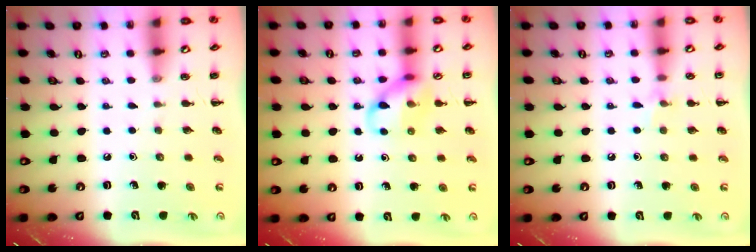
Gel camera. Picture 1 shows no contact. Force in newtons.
{"total": 12.2, "press": 12.0, "slide": 1.6}
{"total": 5.1, "press": 4.9, "slide": 1.5}